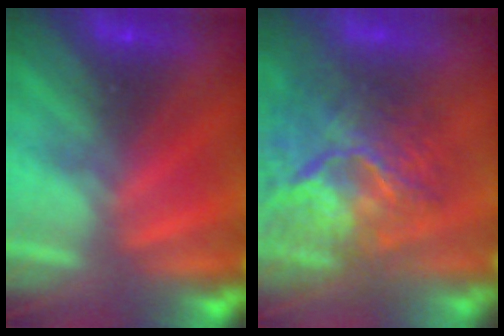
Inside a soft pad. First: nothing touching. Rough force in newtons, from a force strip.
{"total": 9.8}